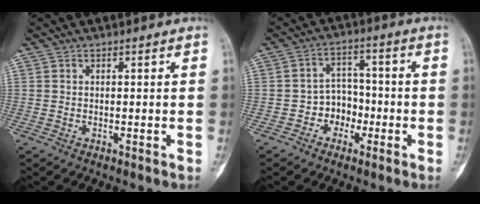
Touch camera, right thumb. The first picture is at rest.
{"total": 7.3, "force": [-2.7, 6.1, 3.1], "torque": [-0.004, 0.041, -0.051]}